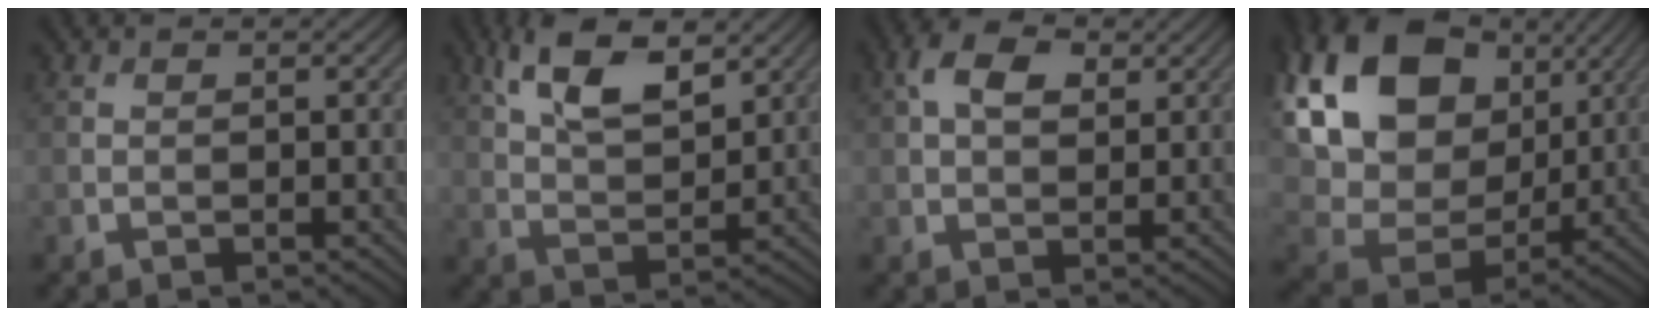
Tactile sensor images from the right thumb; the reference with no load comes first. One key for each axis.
{"total": 10.1, "fx": 5.4, "fy": 4.3, "fz": 7.3, "tx": -0.154, "ty": 0.005, "tz": 0.104}
{"total": 5.9, "fx": 2.2, "fy": 3.5, "fz": 4.1, "tx": -0.086, "ty": 0.007, "tz": 0.033}
{"total": 21.4, "fx": 7.7, "fy": 15.7, "fz": 12.2, "tx": -0.318, "ty": 0.040, "tz": 0.178}